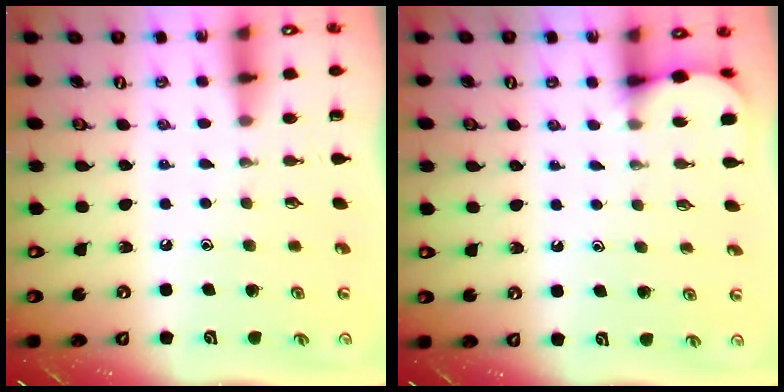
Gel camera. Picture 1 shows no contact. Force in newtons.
{"total": 2.9, "press": 2.9, "slide": 0.3}